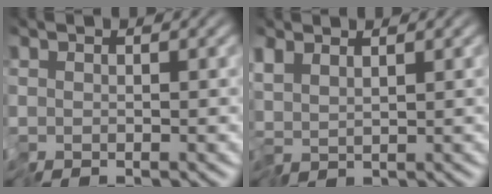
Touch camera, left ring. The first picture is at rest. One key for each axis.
{"total": 1.6, "fx": 1.4, "fy": 0.3, "fz": 0.8, "tx": -0.022, "ty": 0.004, "tz": 0.031}